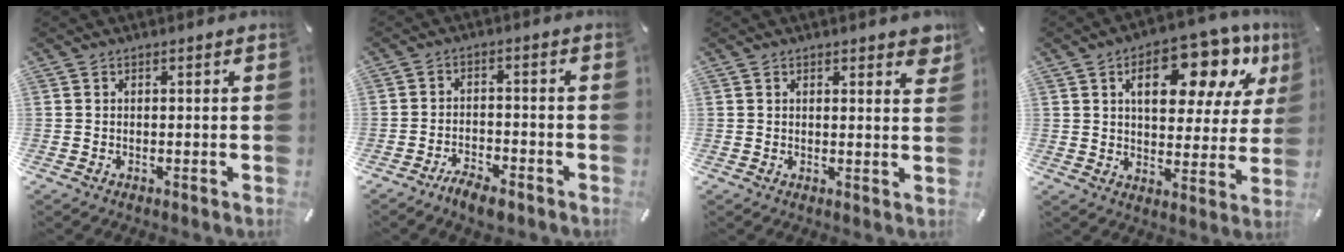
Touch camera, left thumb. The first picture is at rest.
{"total": 5.0, "force": [-4.3, 1.6, 2.0], "torque": [-0.032, 0.022, -0.078]}
{"total": 2.9, "force": [2.2, 1.0, 1.6], "torque": [-0.014, -0.010, 0.035]}
{"total": 18.2, "force": [9.3, 9.4, 12.5], "torque": [-0.172, -0.040, 0.149]}